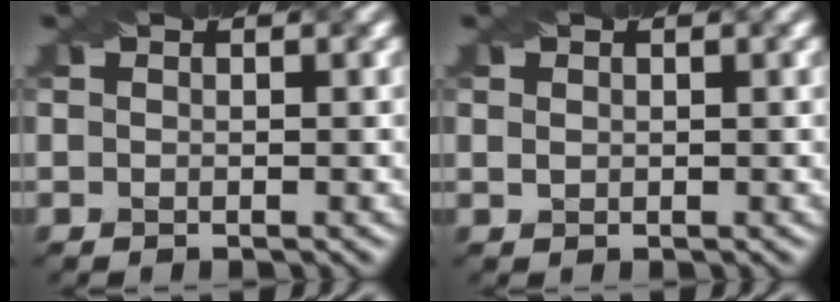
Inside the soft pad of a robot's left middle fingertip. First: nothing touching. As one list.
[{"total": 0.8, "force": [0.3, 0.6, 0.5], "torque": [-0.011, -0.001, 0.007]}]